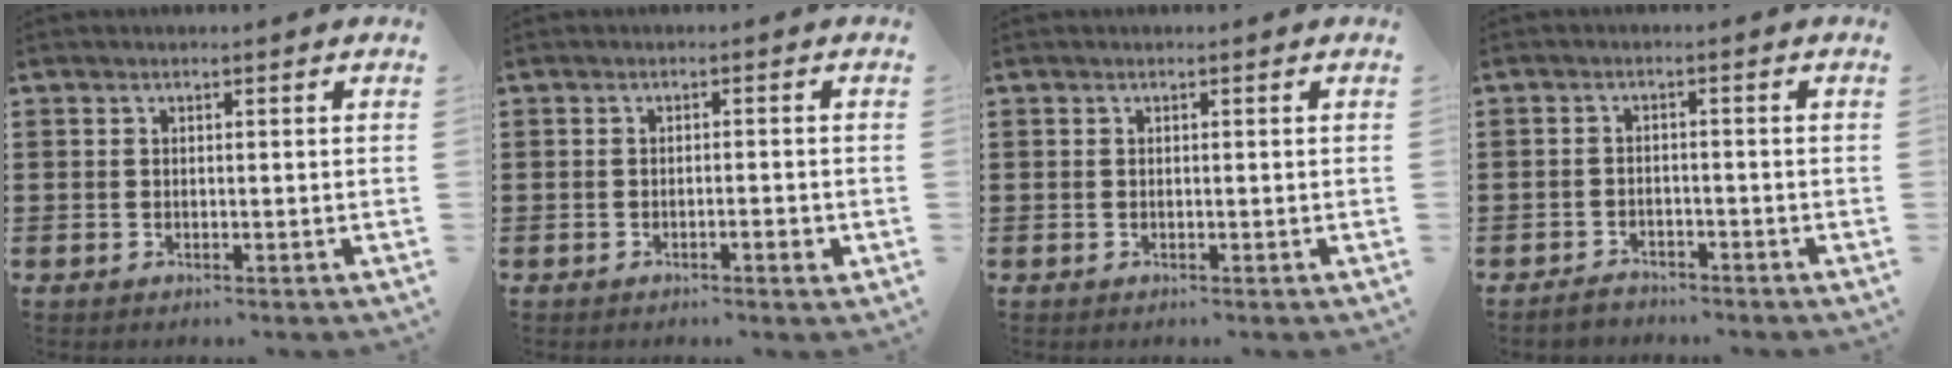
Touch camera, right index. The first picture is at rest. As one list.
[{"total": 1.9, "force": [-1.0, 0.2, 1.6], "torque": [-0.026, -0.003, -0.017]}, {"total": 0.0}, {"total": 1.9, "force": [-1.8, 0.5, 0.1], "torque": [-0.008, 0.003, -0.039]}]